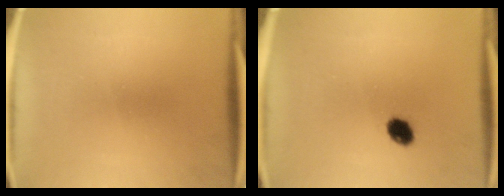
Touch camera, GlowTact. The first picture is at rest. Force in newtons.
{"total": 4.0}